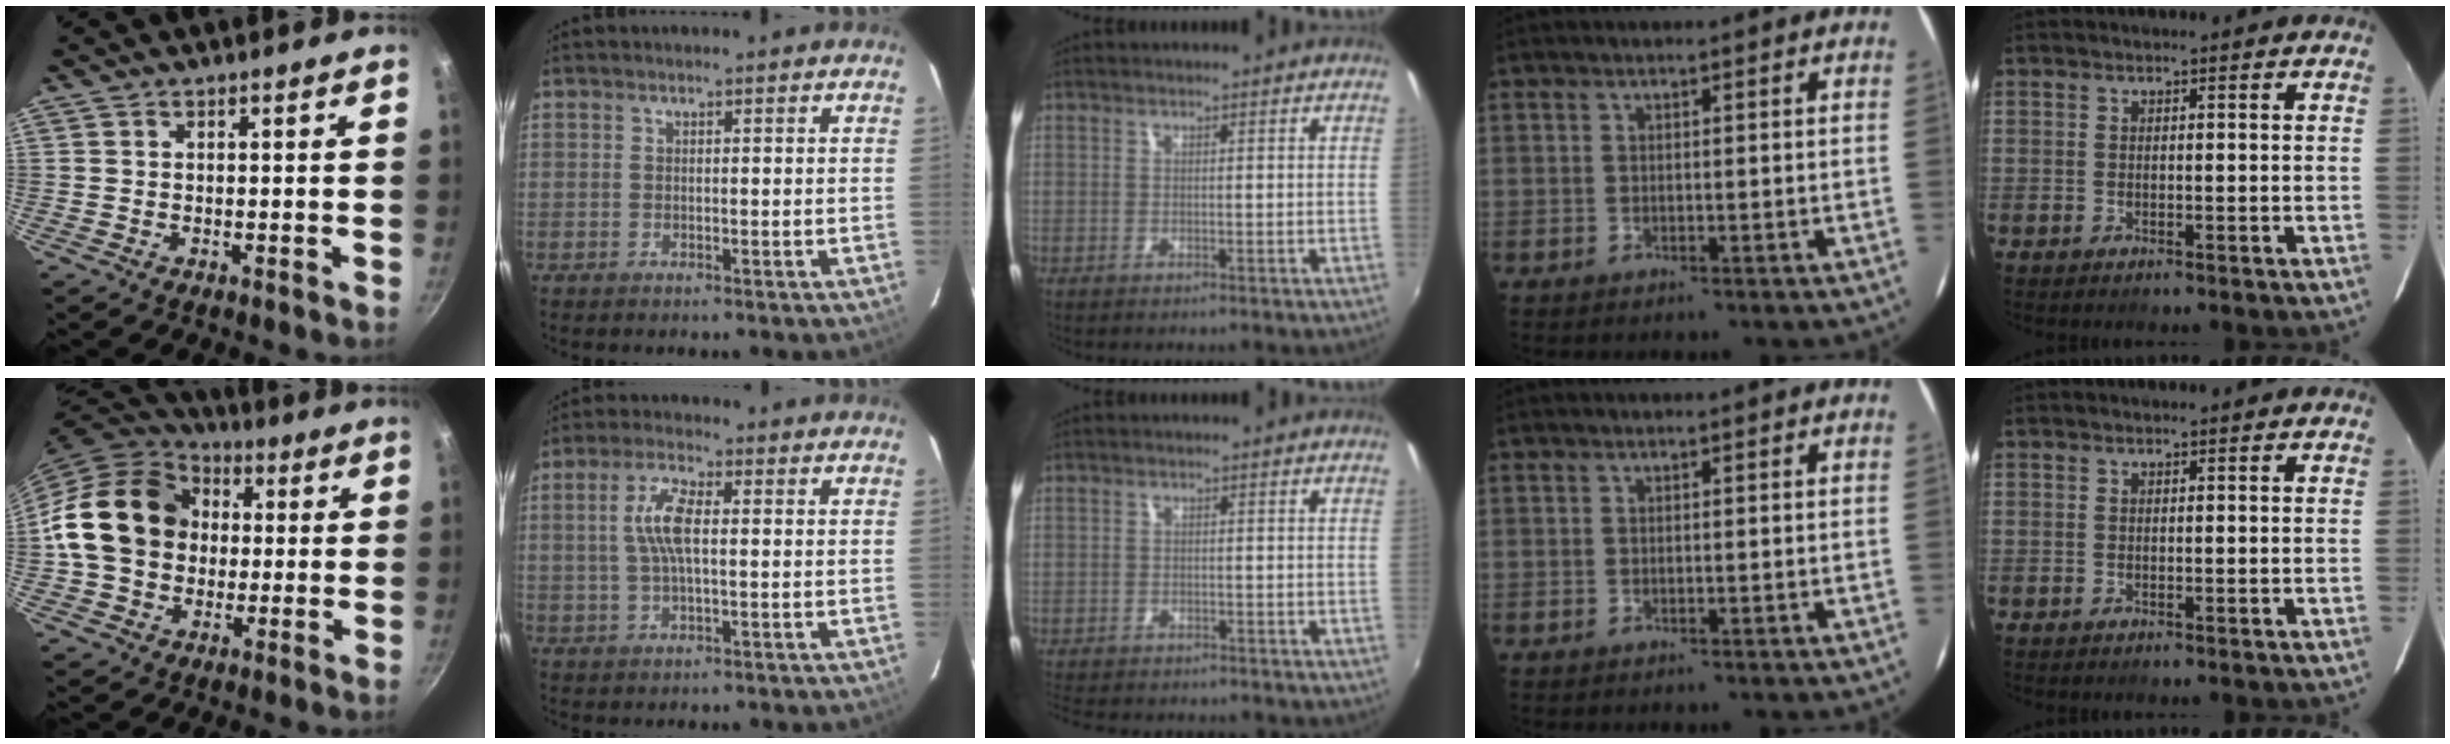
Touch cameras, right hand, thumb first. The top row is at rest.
{"thumb": {"total": 18.8, "force": [1.4, 15.3, 10.8], "torque": [-0.171, 0.033, 0.017]}, "index": {"total": 6.7, "force": [0.5, 2.1, 6.3], "torque": [-0.126, 0.010, 0.012]}, "middle": {"total": 5.4, "force": [-4.8, 1.7, 1.6], "torque": [-0.050, -0.012, -0.080]}}